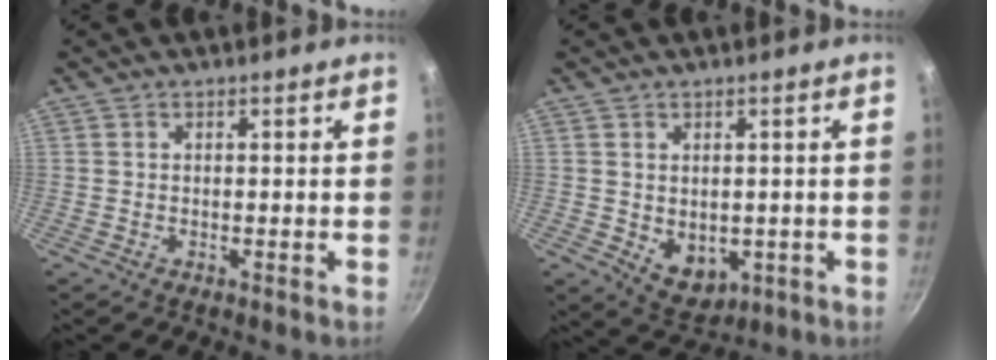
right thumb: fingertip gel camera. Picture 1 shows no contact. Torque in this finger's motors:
{"motor_torque": [-0.18, 0.51, 0.45, 0.49, -0.03]}